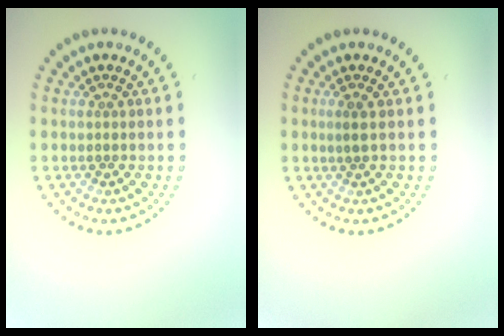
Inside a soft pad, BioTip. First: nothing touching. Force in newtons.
{"total": 0.8, "press": 0.7, "slide": 0.4}